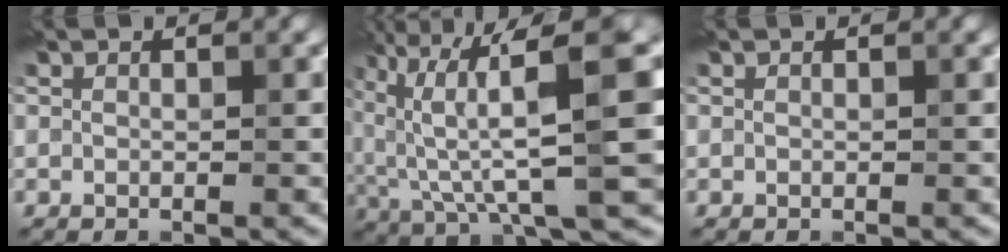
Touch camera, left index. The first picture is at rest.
{"total": 12.9, "force": [4.0, 2.7, 11.9], "torque": [-0.196, 0.020, 0.086]}
{"total": 0.0}